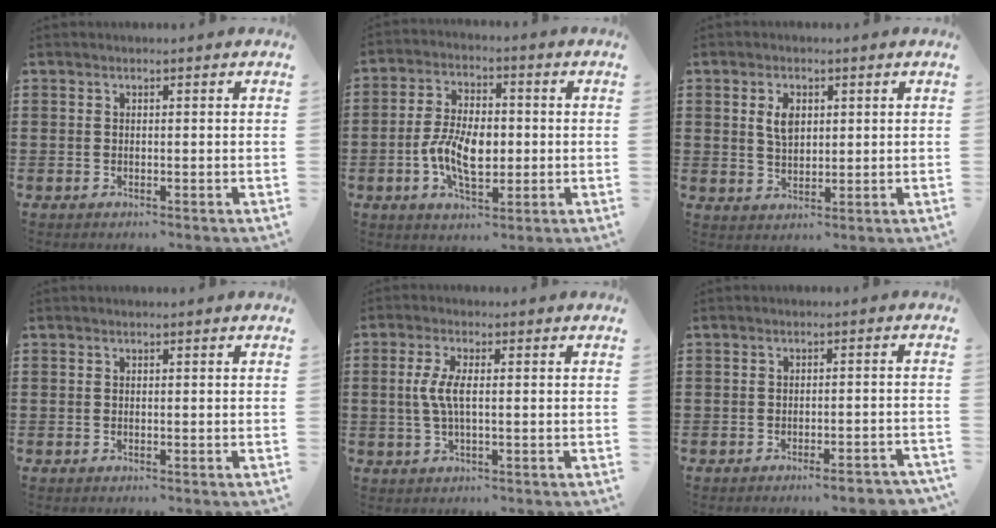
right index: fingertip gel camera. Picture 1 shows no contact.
{"total": 8.3, "force": [-1.4, 4.5, 6.9], "torque": [-0.156, 0.002, -0.034]}
{"total": 3.9, "force": [1.2, 2.3, 2.9], "torque": [-0.065, 0.011, 0.020]}
{"total": 0.0}
{"total": 4.3, "force": [0.0, 1.2, 4.2], "torque": [-0.099, -0.006, -0.008]}
{"total": 2.6, "force": [-2.1, 0.0, 1.4], "torque": [-0.023, -0.001, -0.040]}